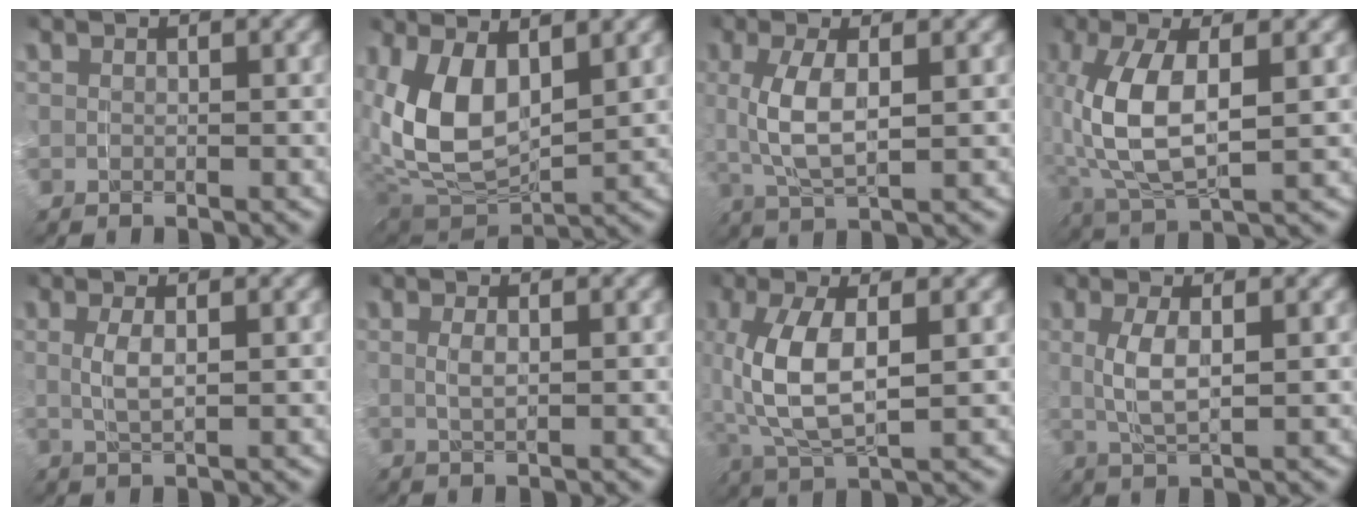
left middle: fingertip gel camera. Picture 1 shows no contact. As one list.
[{"total": 7.6, "force": [1.3, 4.6, 5.9], "torque": [-0.148, -0.007, 0.022]}, {"total": 4.4, "force": [0.5, 1.8, 4.0], "torque": [-0.099, 0.000, 0.012]}, {"total": 7.3, "force": [0.5, 3.8, 6.2], "torque": [-0.156, -0.004, 0.016]}, {"total": 2.2, "force": [0.4, 0.6, 2.1], "torque": [-0.051, -0.001, 0.010]}, {"total": 1.4, "force": [0.4, 0.4, 1.3], "torque": [-0.032, -0.002, 0.010]}, {"total": 6.5, "force": [0.5, 3.2, 5.6], "torque": [-0.139, -0.003, 0.015]}, {"total": 3.3, "force": [0.4, 1.2, 3.1], "torque": [-0.078, -0.001, 0.010]}]